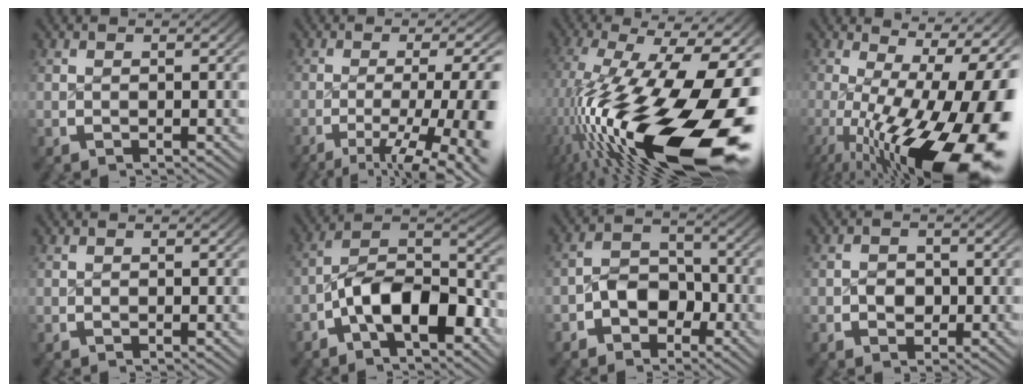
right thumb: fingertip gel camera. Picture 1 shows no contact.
{"total": 9.5, "force": [-3.9, 4.1, 7.6], "torque": [-0.128, -0.026, -0.045]}
{"total": 22.7, "force": [-3.1, 10.5, 19.9], "torque": [-0.339, -0.042, -0.014]}
{"total": 18.2, "force": [-2.9, 9.3, 15.3], "torque": [-0.246, -0.058, -0.008]}
{"total": 0.0}
{"total": 9.9, "force": [-3.2, 5.8, 7.3], "torque": [-0.131, -0.024, -0.049]}
{"total": 4.8, "force": [-2.4, 3.5, 2.2], "torque": [-0.036, -0.013, -0.037]}
{"total": 2.0, "force": [-0.3, 1.7, 1.1], "torque": [-0.021, -0.007, -0.003]}